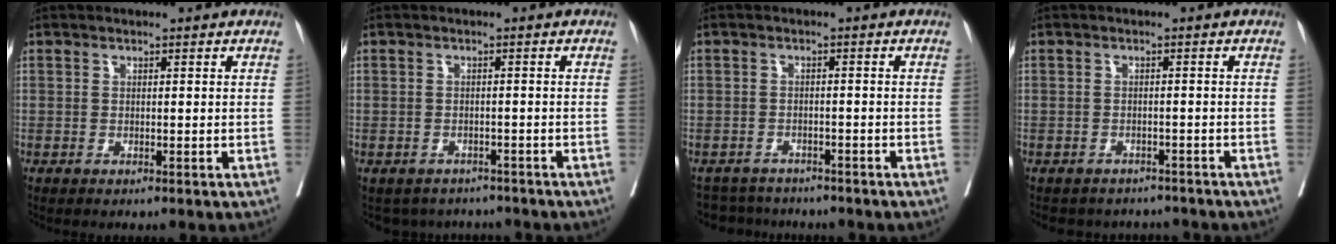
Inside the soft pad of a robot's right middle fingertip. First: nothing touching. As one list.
[{"total": 5.3, "force": [-4.8, 2.3, -0.1], "torque": [0.010, 0.011, -0.058]}, {"total": 6.6, "force": [-6.2, 2.1, 0.8], "torque": [-0.015, 0.005, -0.085]}, {"total": 6.3, "force": [-5.8, 2.4, 0.1], "torque": [0.000, 0.011, -0.068]}]